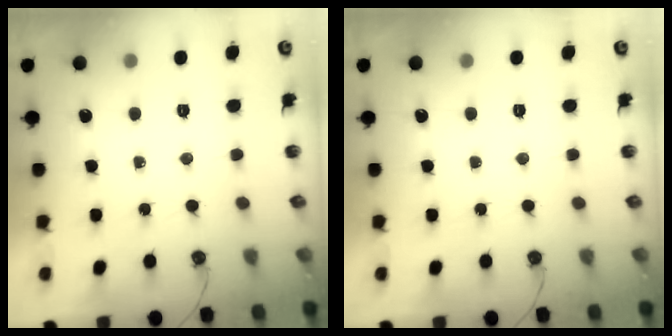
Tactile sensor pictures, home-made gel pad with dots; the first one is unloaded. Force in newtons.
{"total": 0.0}